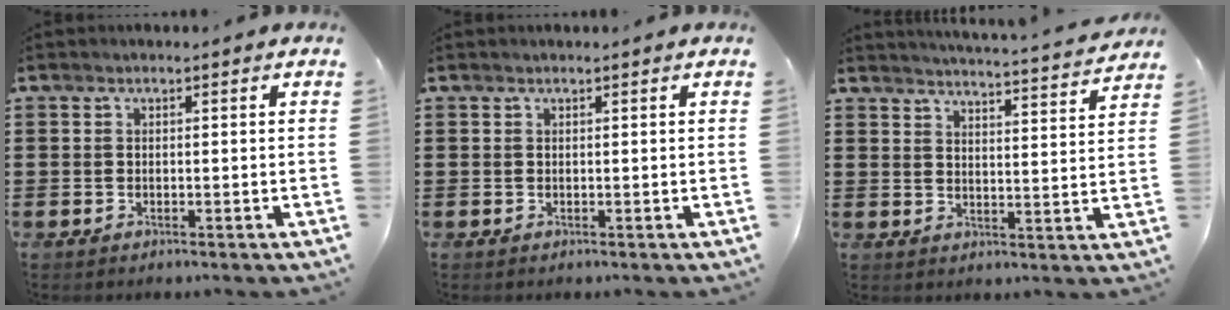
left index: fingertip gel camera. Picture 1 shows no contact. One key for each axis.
{"total": 0.0}
{"total": 4.0, "fx": 3.9, "fy": -0.5, "fz": 0.6, "tx": -0.021, "ty": -0.036, "tz": 0.063}